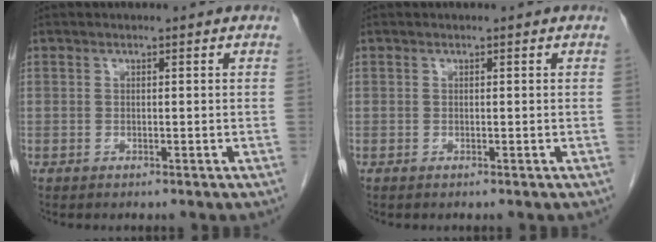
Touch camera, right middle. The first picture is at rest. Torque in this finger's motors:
{"motor_torque": [0.00, 0.00, 0.00, 0.00]}